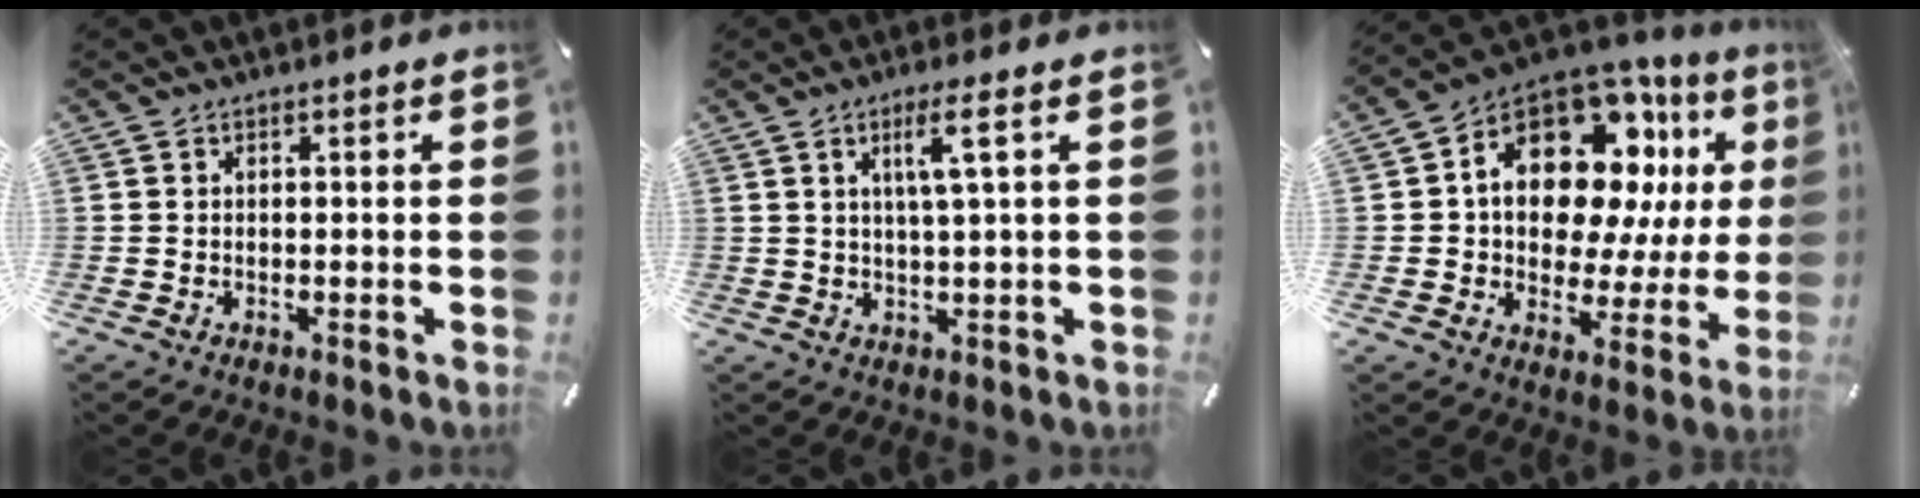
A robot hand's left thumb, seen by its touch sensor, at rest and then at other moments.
{"total": 6.2, "force": [2.1, 0.3, 5.9], "torque": [-0.120, 0.000, 0.031]}
{"total": 19.6, "force": [7.3, 12.2, 13.4], "torque": [-0.225, -0.051, 0.121]}